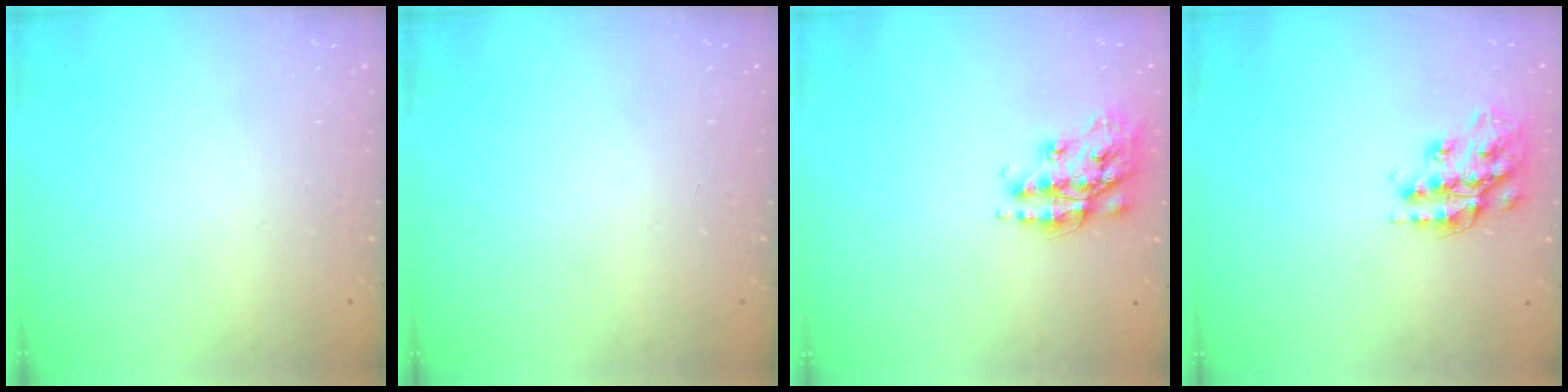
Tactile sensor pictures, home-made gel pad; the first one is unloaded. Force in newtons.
{"total": 0.0}
{"total": 15.9, "press": 15.9, "slide": 0.9}
{"total": 16.3, "press": 16.3, "slide": 0.8}